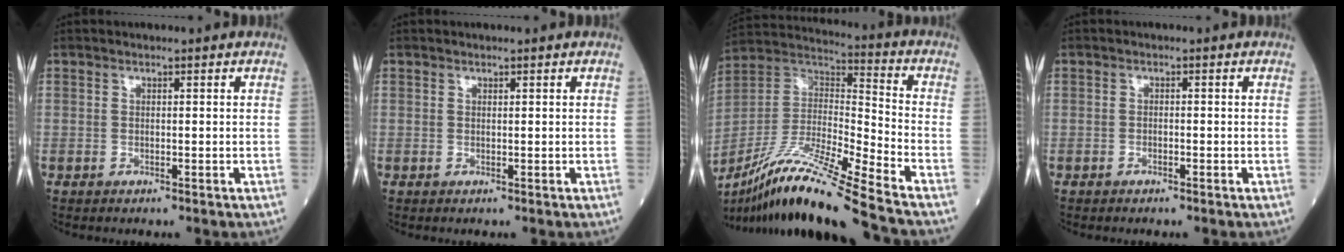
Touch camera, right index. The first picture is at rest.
{"total": 0.0}
{"total": 20.9, "force": [-16.3, -0.8, 13.1], "torque": [-0.287, -0.028, -0.305]}
{"total": 0.6, "force": [-0.4, 0.2, 0.4], "torque": [-0.009, 0.001, -0.007]}